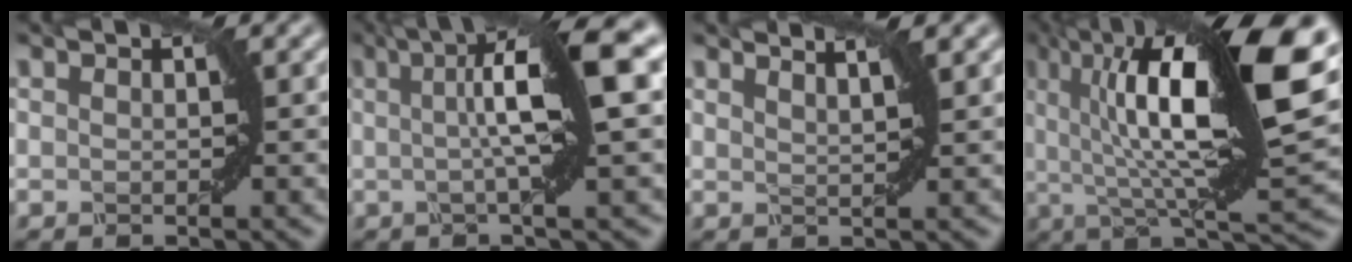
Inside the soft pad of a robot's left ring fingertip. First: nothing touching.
{"total": 9.8, "force": [1.8, 1.8, 9.5], "torque": [-0.120, 0.021, 0.021]}
{"total": 3.3, "force": [2.5, 1.0, 1.9], "torque": [-0.004, 0.014, 0.010]}
{"total": 15.9, "force": [4.6, 3.9, 14.8], "torque": [-0.230, 0.014, 0.078]}